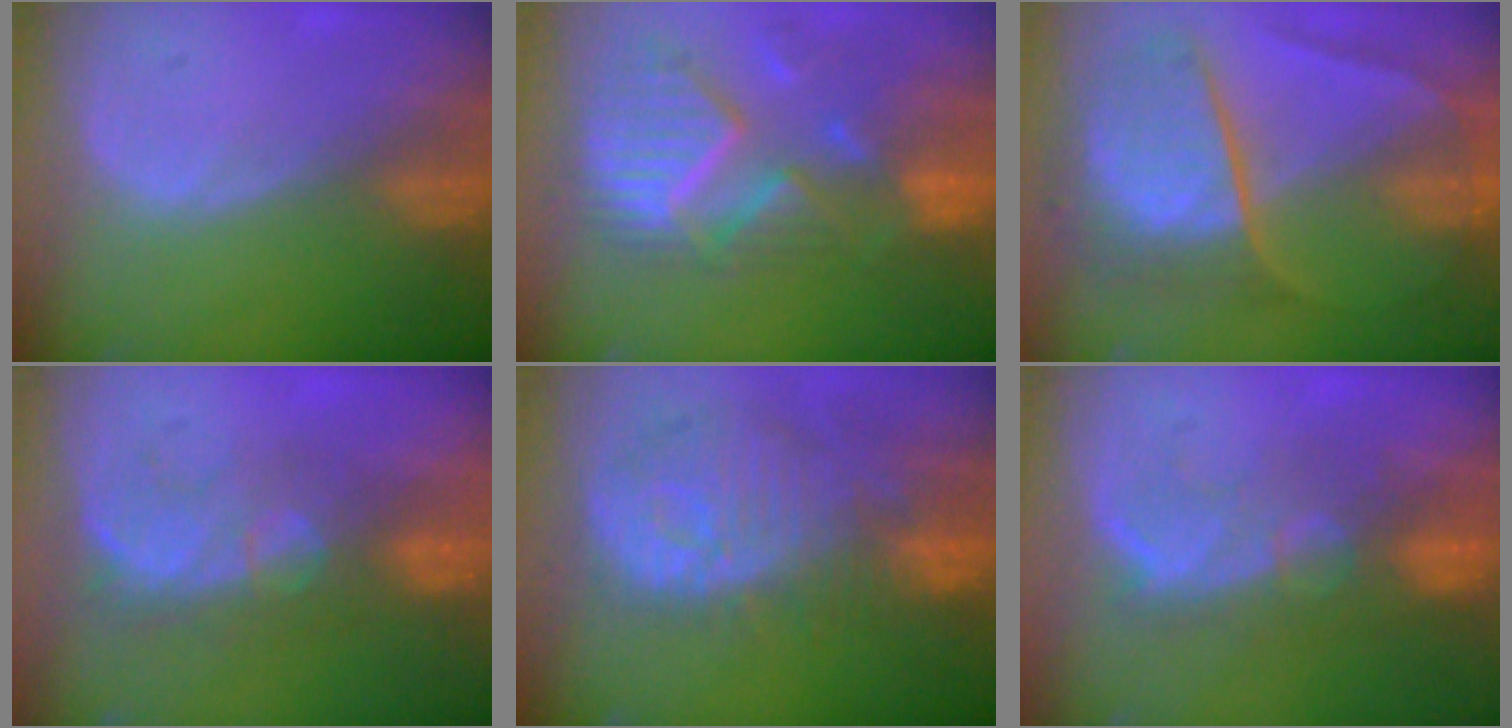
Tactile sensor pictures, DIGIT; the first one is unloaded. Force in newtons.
{"total": 12.2, "press": 10.6, "slide": 6.0}
{"total": 10.2, "press": 10.1, "slide": 1.1}
{"total": 8.2, "press": 7.6, "slide": 2.9}
{"total": 12.8, "press": 11.3, "slide": 5.8}
{"total": 9.7, "press": 8.4, "slide": 5.0}